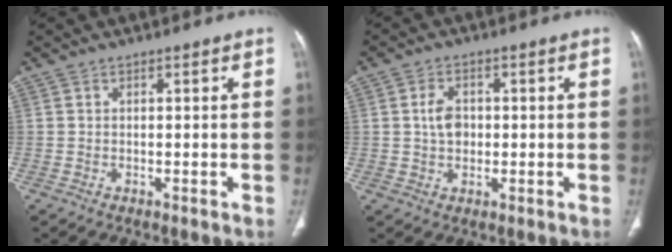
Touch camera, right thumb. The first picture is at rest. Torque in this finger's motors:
{"motor_torque": [-0.90, 0.38, 0.33, 0.49, -0.02]}